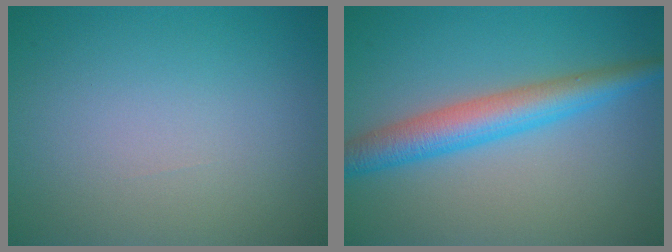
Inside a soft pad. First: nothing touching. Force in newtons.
{"total": 4.9, "press": 4.9, "slide": 0.1}